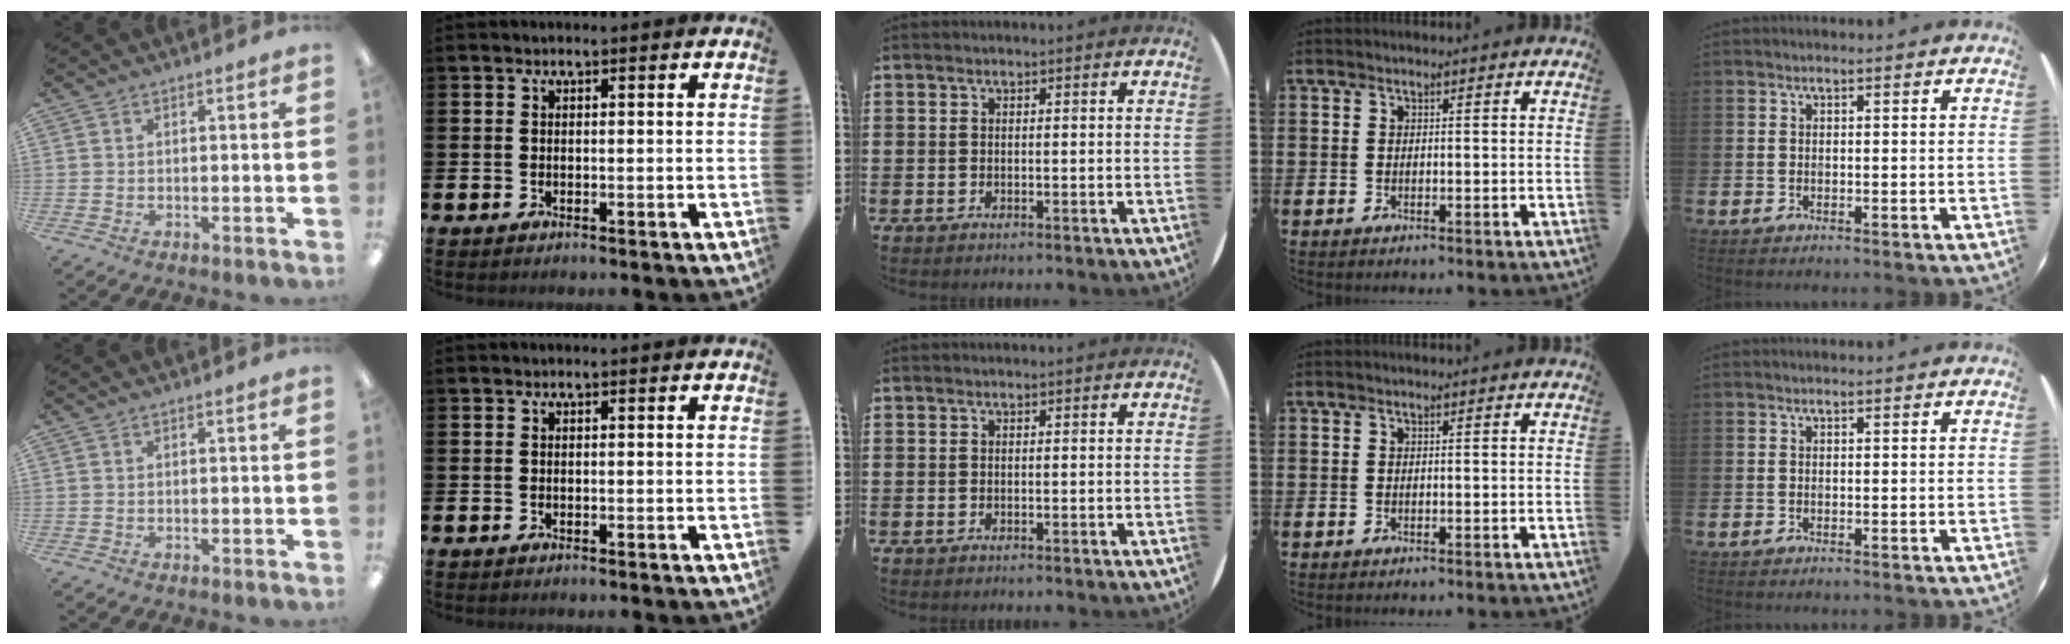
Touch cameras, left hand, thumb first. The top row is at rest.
{}